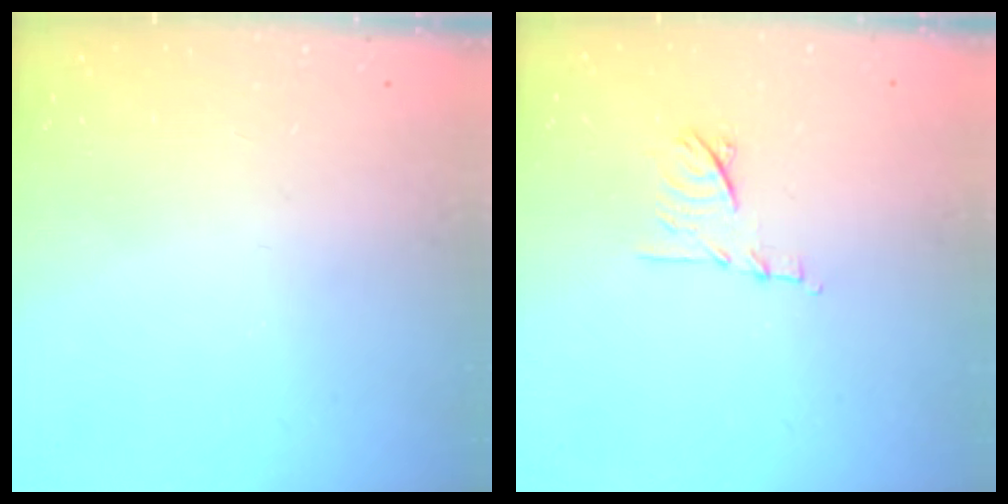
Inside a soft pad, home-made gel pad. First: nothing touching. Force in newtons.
{"total": 8.2, "press": 8.2, "slide": 0.8}